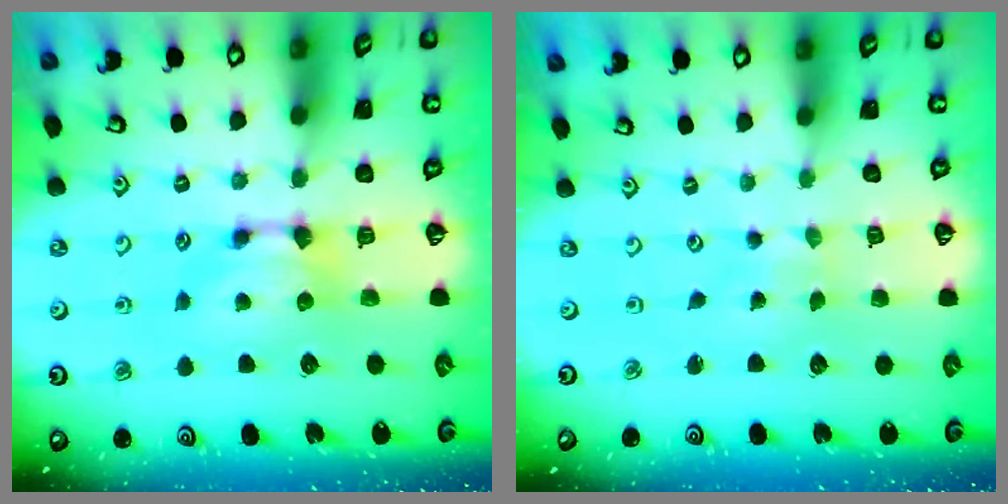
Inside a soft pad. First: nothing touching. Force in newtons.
{"total": 3.9, "press": 3.9, "slide": 0.0}